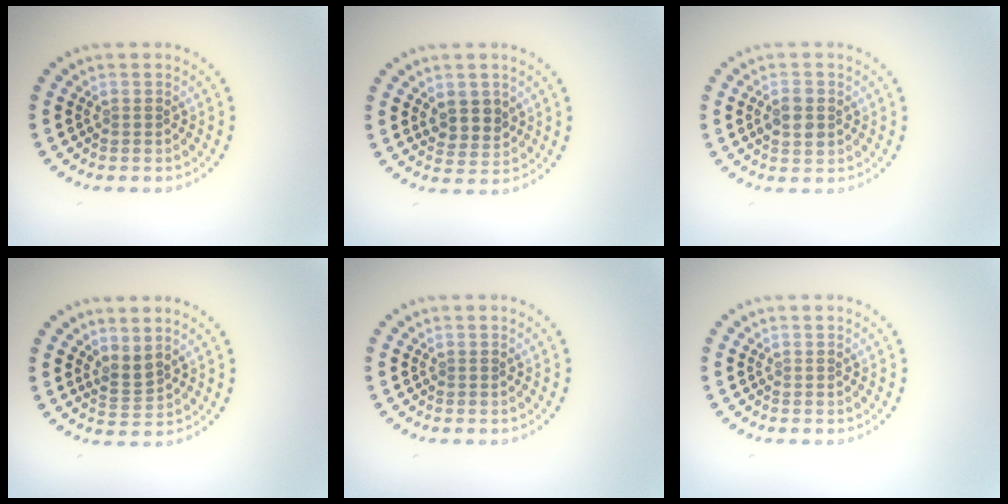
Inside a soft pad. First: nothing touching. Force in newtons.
{"total": 2.7, "press": 2.5, "slide": 1.1}
{"total": 2.3, "press": 2.3, "slide": 0.1}
{"total": 1.7, "press": 1.3, "slide": 1.1}
{"total": 0.0}
{"total": 0.0}